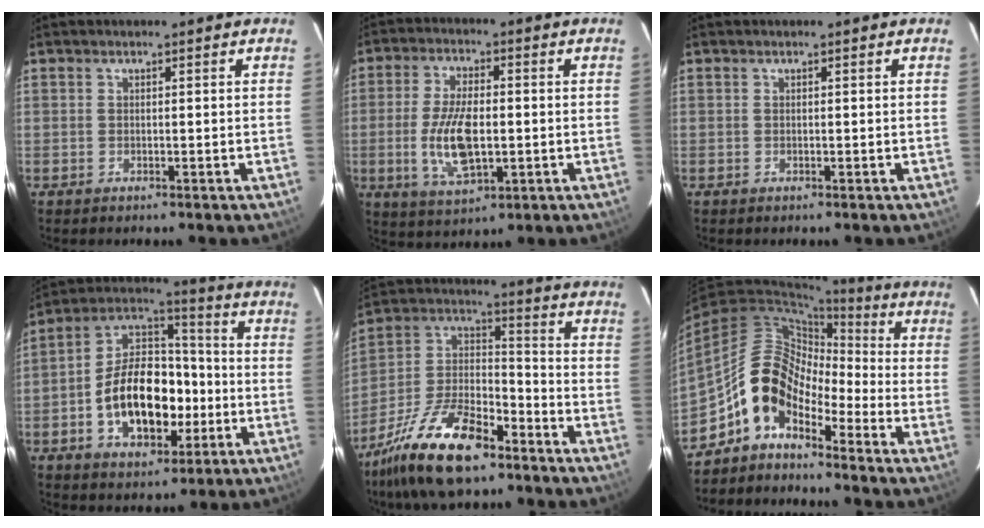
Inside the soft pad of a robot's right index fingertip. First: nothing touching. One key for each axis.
{"total": 11.2, "fx": -1.4, "fy": 4.9, "fz": 9.9, "tx": -0.203, "ty": -0.006, "tz": -0.023}
{"total": 0.0}
{"total": 17.3, "fx": -4.3, "fy": 10.3, "fz": 13.2, "tx": -0.250, "ty": 0.029, "tz": -0.060}
{"total": 19.4, "fx": -12.7, "fy": 8.2, "fz": 12.1, "tx": -0.253, "ty": 0.007, "tz": -0.232}
{"total": 9.8, "fx": -6.4, "fy": 5.3, "fz": 5.1, "tx": -0.086, "ty": 0.031, "tz": -0.134}